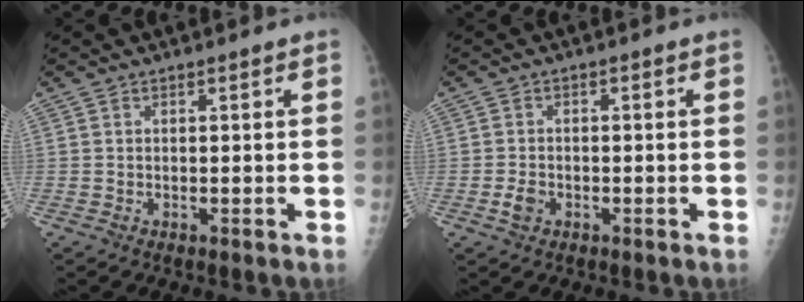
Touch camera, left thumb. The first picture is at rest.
{"total": 2.6, "force": [-1.1, 1.9, 1.5], "torque": [-0.026, 0.006, -0.020]}